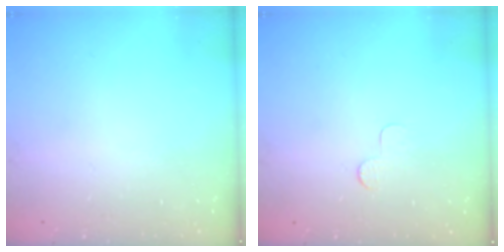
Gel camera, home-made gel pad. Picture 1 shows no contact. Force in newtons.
{"total": 3.0, "press": 2.9, "slide": 0.3}